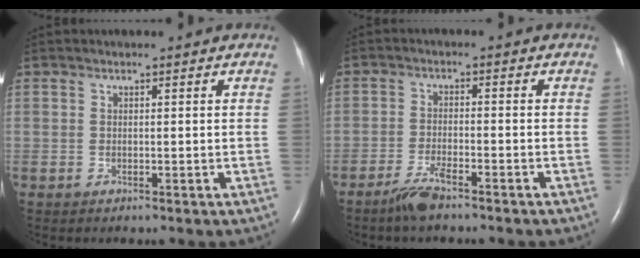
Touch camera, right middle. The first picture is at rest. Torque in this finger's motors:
{"motor_torque": [0.03, -0.01, 0.01, 0.03]}